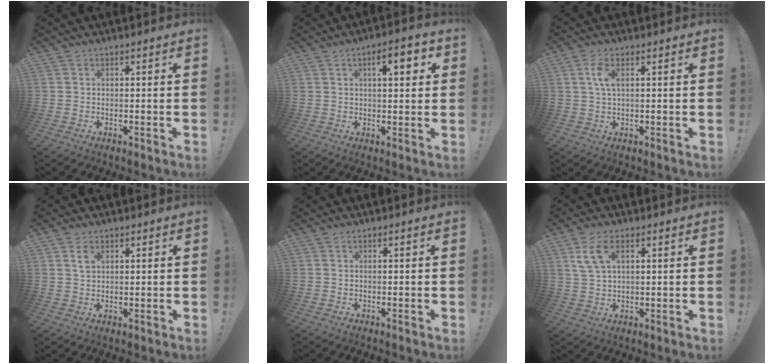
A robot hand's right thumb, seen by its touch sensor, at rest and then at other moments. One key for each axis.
{"total": 6.9, "fx": 2.7, "fy": 2.2, "fz": 6.0, "tx": -0.071, "ty": -0.007, "tz": 0.034}
{"total": 4.5, "fx": 1.3, "fy": 1.8, "fz": 4.0, "tx": -0.079, "ty": -0.003, "tz": 0.018}
{"total": 3.2, "fx": 1.9, "fy": 1.8, "fz": 1.9, "tx": -0.032, "ty": -0.003, "tz": 0.033}
{"total": 0.0}
{"total": 7.7, "fx": 3.2, "fy": 3.8, "fz": 5.8, "tx": -0.111, "ty": -0.007, "tz": 0.058}